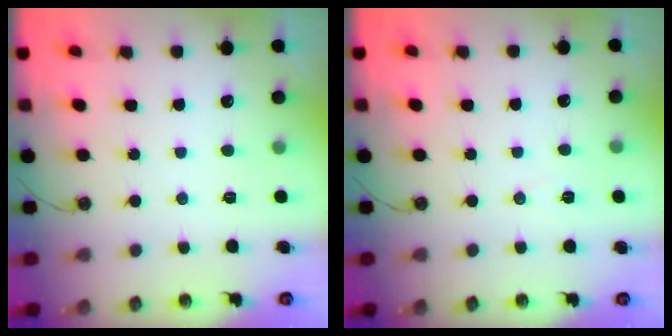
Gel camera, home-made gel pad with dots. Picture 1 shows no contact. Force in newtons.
{"total": 4.9, "press": 2.4, "slide": 4.3}